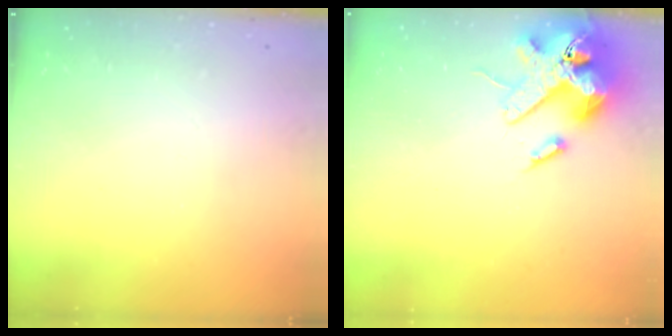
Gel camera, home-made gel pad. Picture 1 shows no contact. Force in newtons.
{"total": 14.5, "press": 14.3, "slide": 2.3}